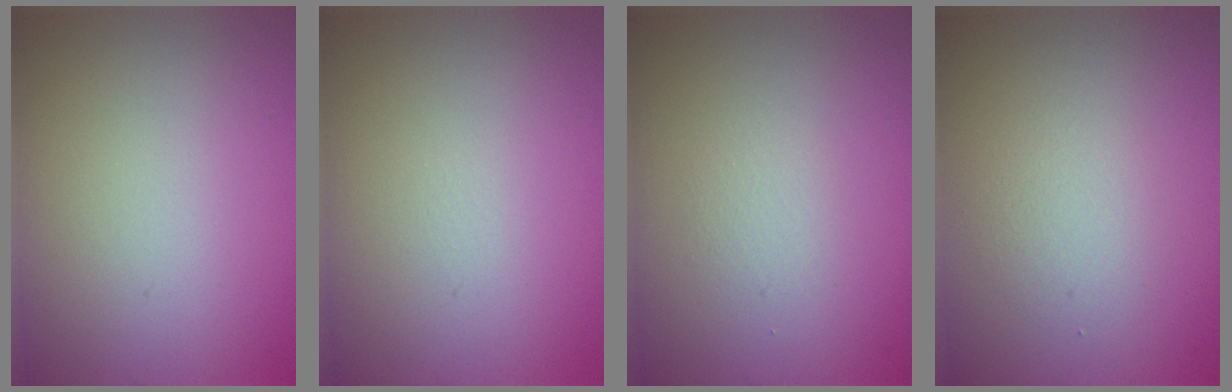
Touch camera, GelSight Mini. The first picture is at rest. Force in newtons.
{"total": 0.0}
{"total": 0.9, "press": 0.9, "slide": 0.1}
{"total": 1.9, "press": 1.9, "slide": 0.1}